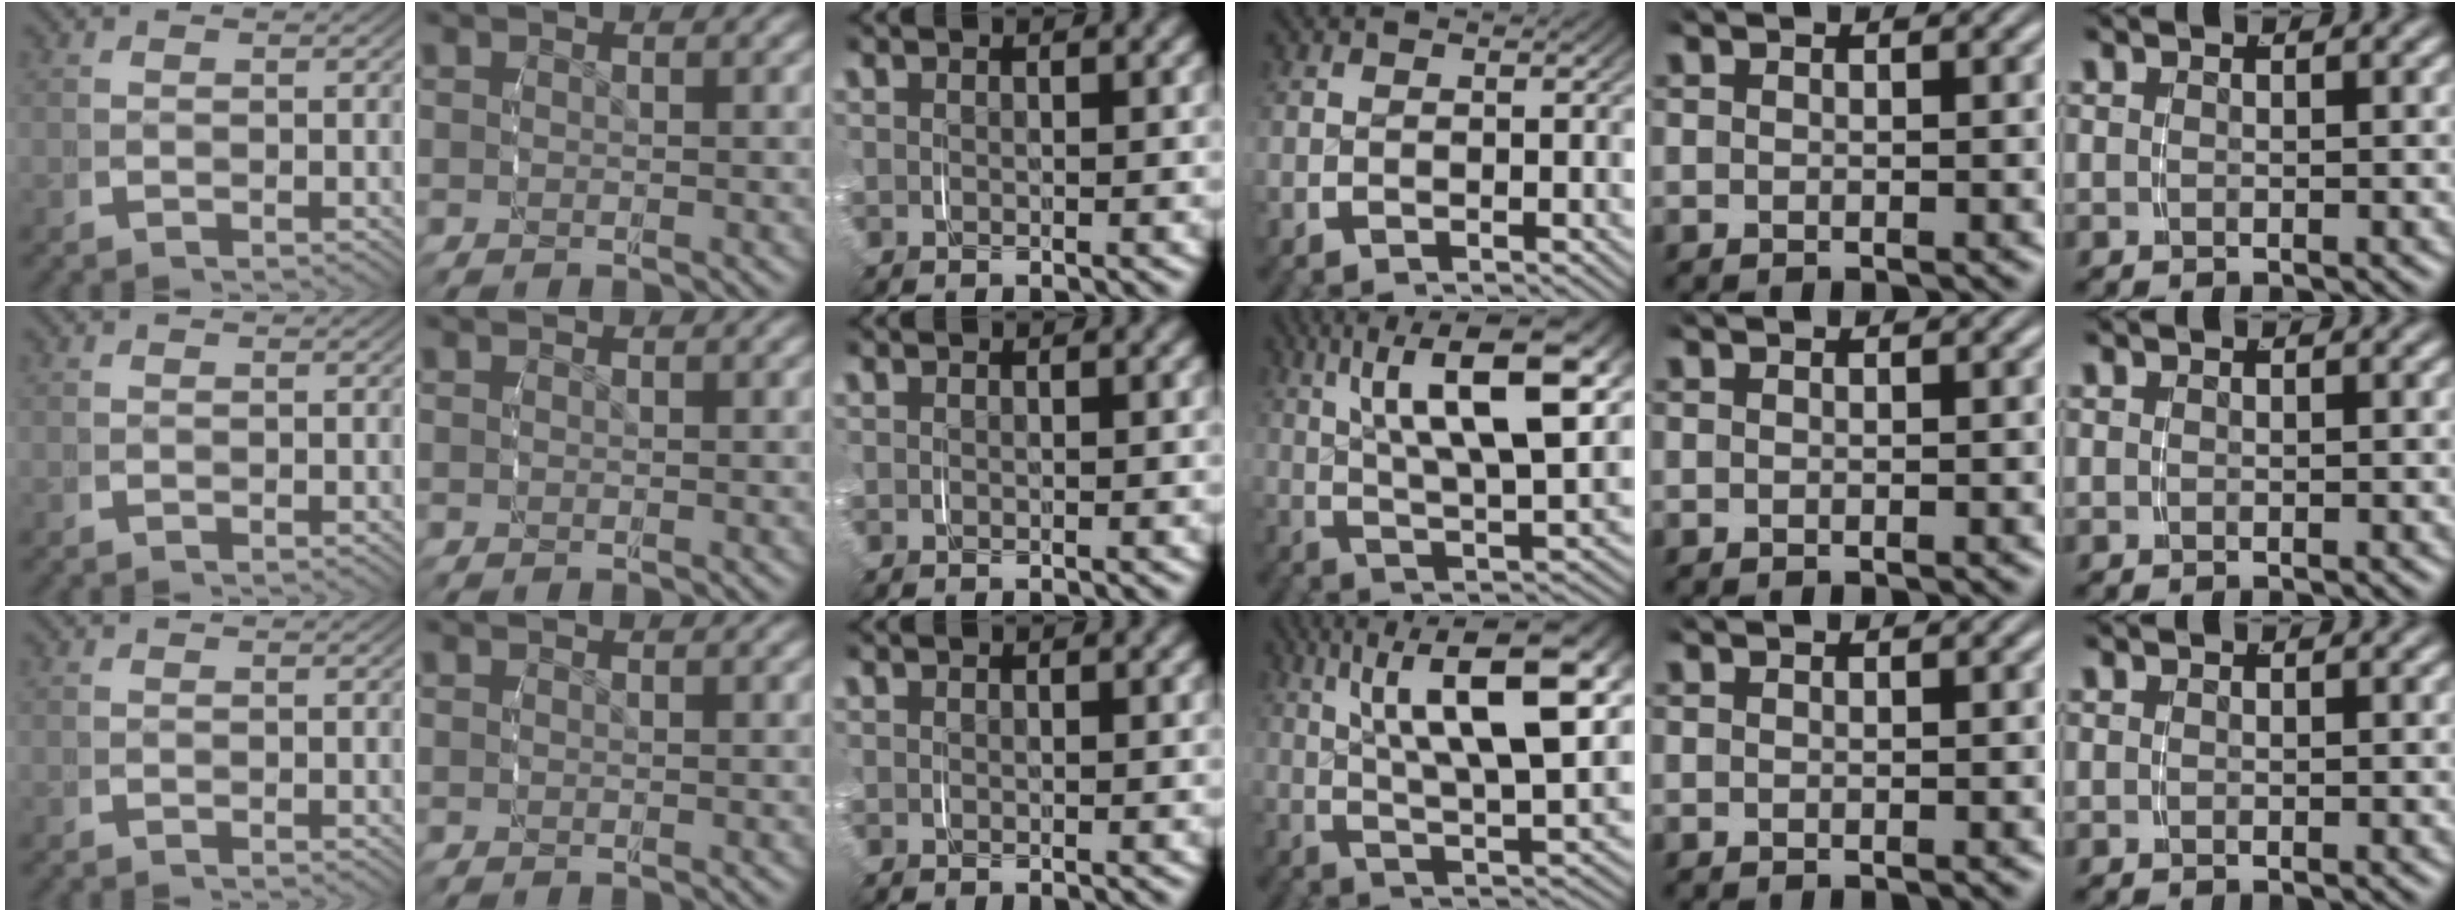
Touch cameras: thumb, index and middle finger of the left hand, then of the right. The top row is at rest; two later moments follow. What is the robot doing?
{"motion": "grasp_and_lifting", "object": "measuring cup"}